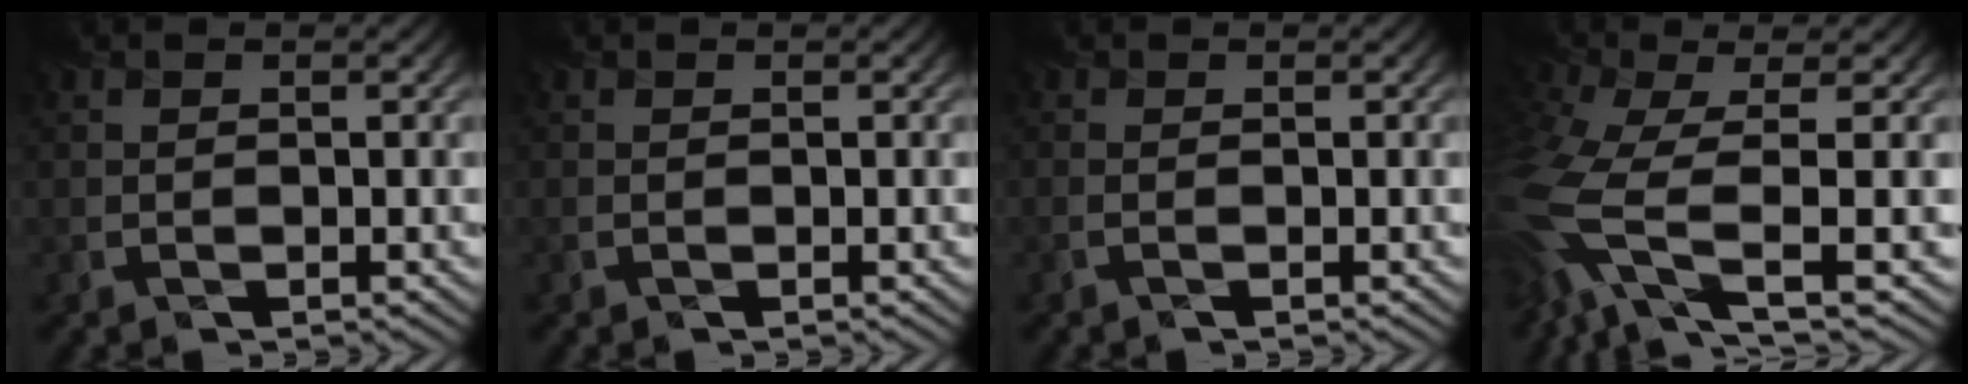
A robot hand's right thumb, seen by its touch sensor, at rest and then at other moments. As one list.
[{"total": 0.8, "force": [-0.3, 0.3, 0.7], "torque": [-0.021, -0.001, -0.009]}, {"total": 1.0, "force": [-0.4, 0.2, 0.9], "torque": [-0.025, -0.001, -0.015]}, {"total": 10.8, "force": [-1.7, 4.2, 9.8], "torque": [-0.245, -0.016, -0.039]}]